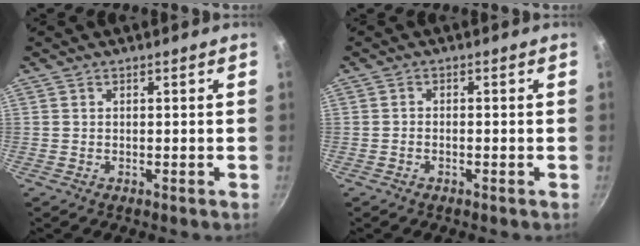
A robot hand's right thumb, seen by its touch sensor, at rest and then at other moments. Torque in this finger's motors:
{"motor_torque": [-0.29, 0.09, -0.10, 0.10, 0.02]}